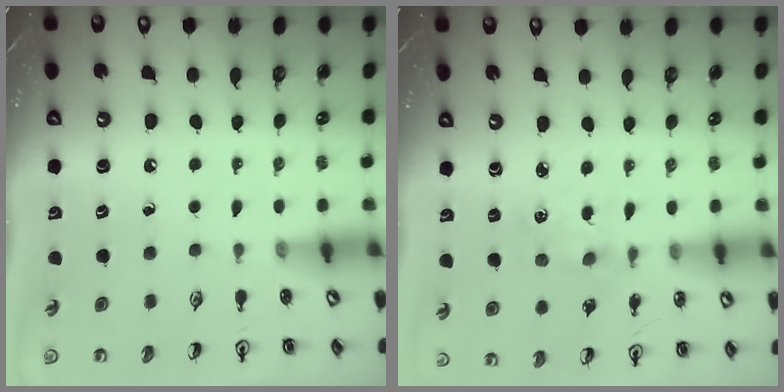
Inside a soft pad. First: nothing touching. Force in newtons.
{"total": 1.0, "press": 1.0, "slide": 0.2}